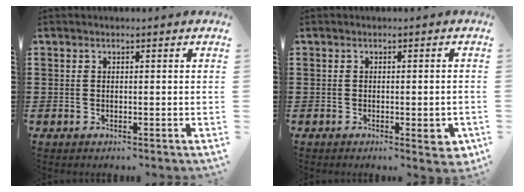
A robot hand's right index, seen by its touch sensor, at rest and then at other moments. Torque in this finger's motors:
{"motor_torque": [0.02, 0.07, -0.13, -0.10]}